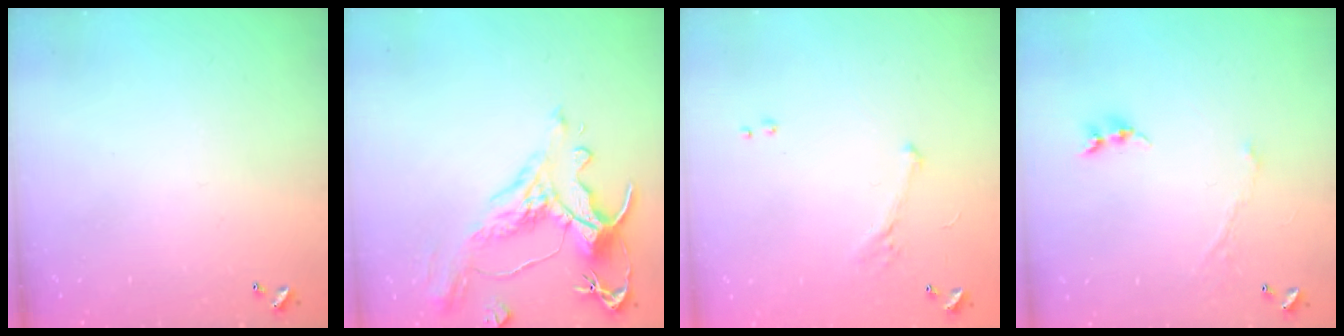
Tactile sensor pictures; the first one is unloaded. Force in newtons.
{"total": 1.6, "press": 0.7, "slide": 1.4}
{"total": 4.0, "press": 3.9, "slide": 1.0}
{"total": 1.0, "press": 0.9, "slide": 0.4}